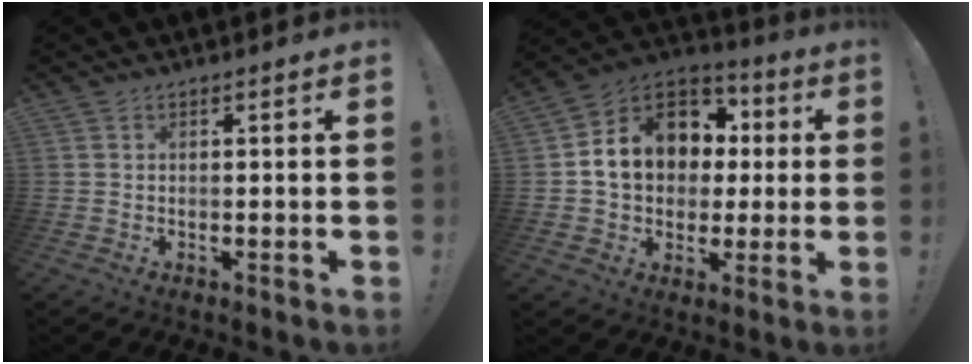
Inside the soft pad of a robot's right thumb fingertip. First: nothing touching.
{"total": 15.0, "force": [2.8, 12.3, 8.2], "torque": [-0.112, -0.003, 0.063]}